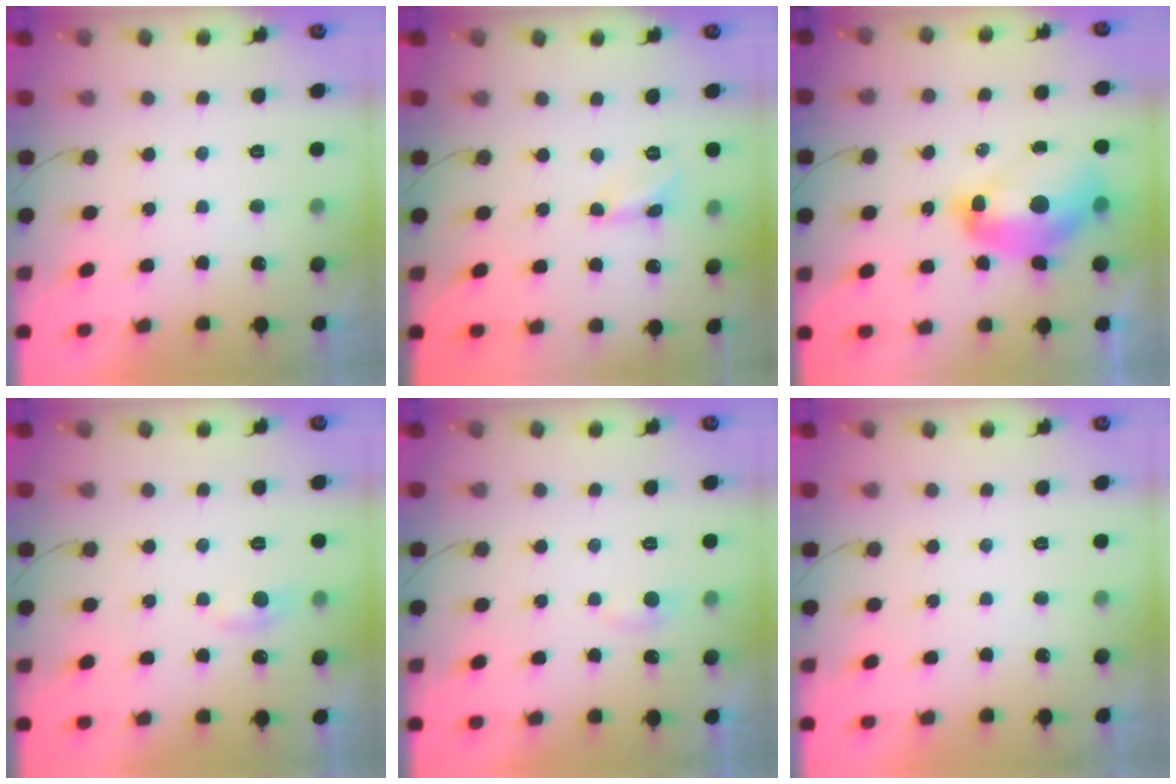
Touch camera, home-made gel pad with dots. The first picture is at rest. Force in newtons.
{"total": 1.6, "press": 1.6, "slide": 0.1}
{"total": 14.0, "press": 14.0, "slide": 1.2}
{"total": 5.3, "press": 5.2, "slide": 0.8}
{"total": 3.3, "press": 3.3, "slide": 0.4}
{"total": 0.0}